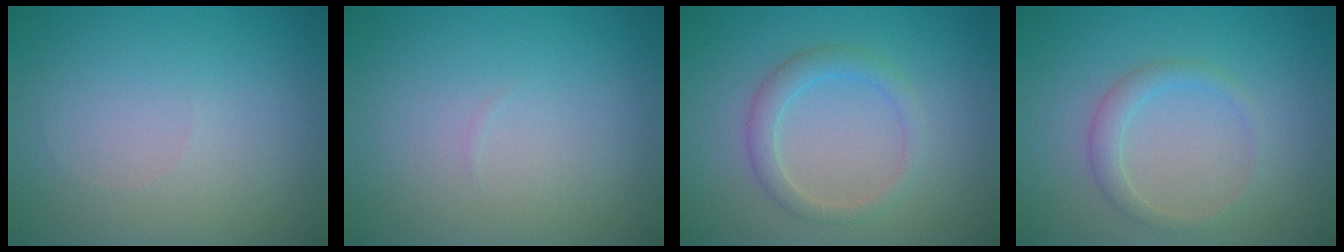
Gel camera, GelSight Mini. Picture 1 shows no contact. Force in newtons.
{"total": 0.0}
{"total": 2.2, "press": 2.2, "slide": 0.0}
{"total": 1.8, "press": 1.8, "slide": 0.0}